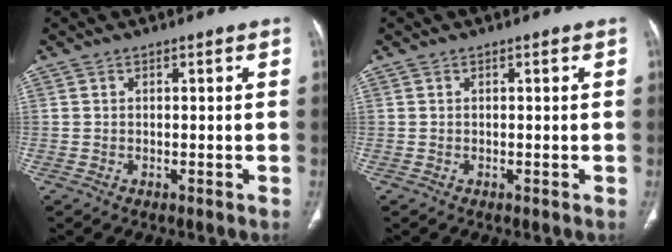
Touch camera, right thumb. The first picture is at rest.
{"total": 0.0}